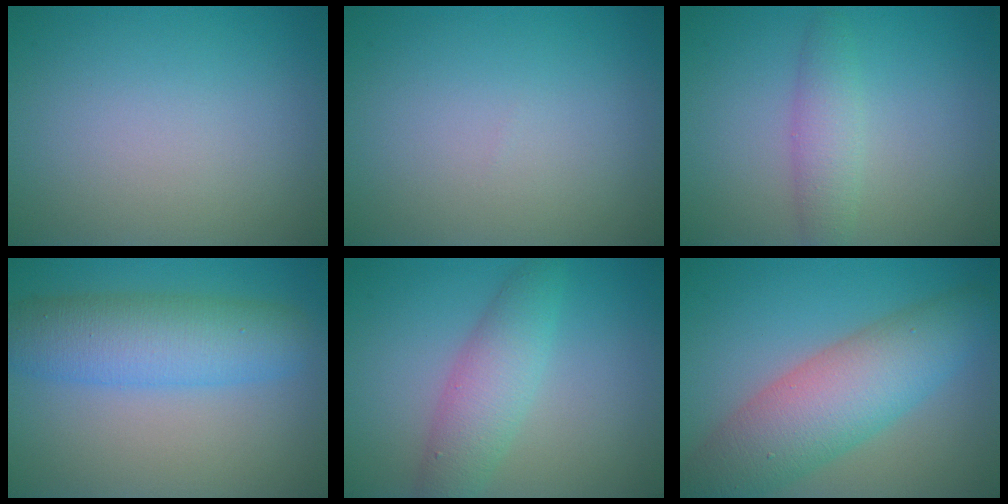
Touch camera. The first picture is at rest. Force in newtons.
{"total": 0.0}
{"total": 2.5, "press": 2.5, "slide": 0.1}
{"total": 6.5, "press": 6.5, "slide": 0.1}
{"total": 4.1, "press": 4.1, "slide": 0.1}
{"total": 8.0, "press": 8.0, "slide": 0.4}